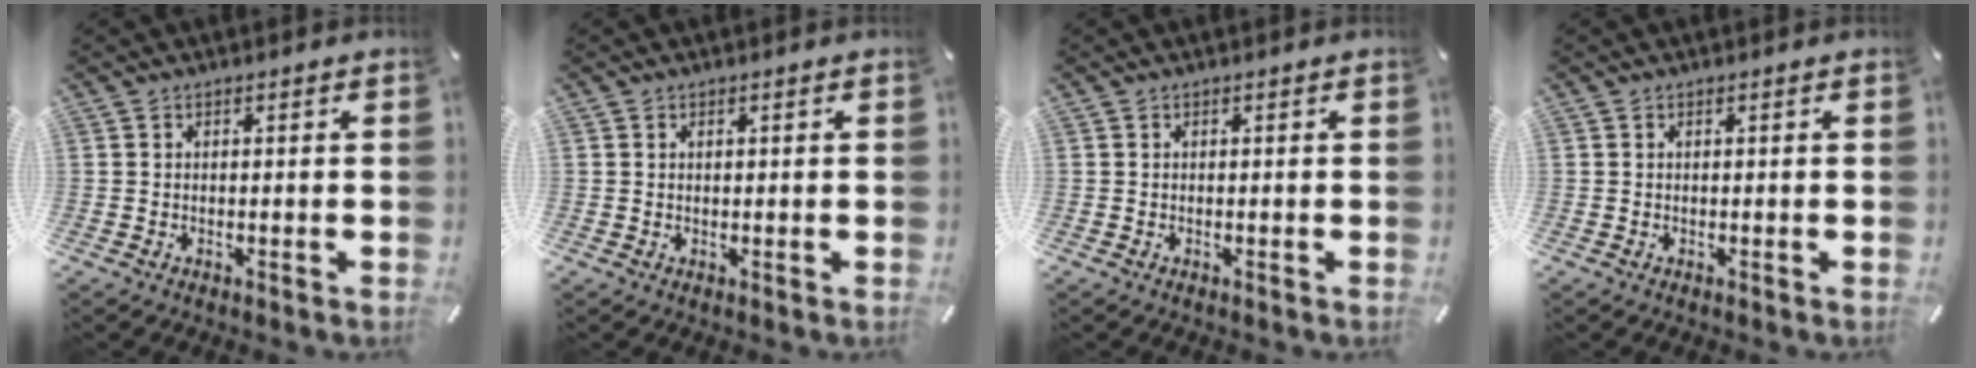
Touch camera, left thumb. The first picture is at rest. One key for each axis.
{"total": 0.0}
{"total": 0.0}
{"total": 0.0}